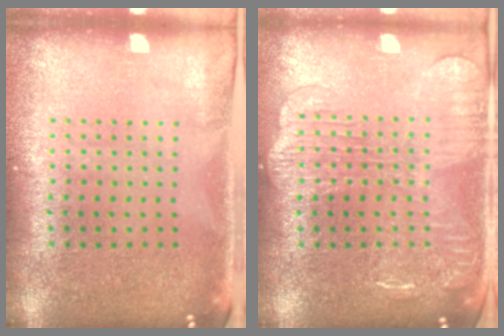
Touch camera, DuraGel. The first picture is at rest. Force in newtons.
{"total": 2.0, "press": 2.0, "slide": 0.4}